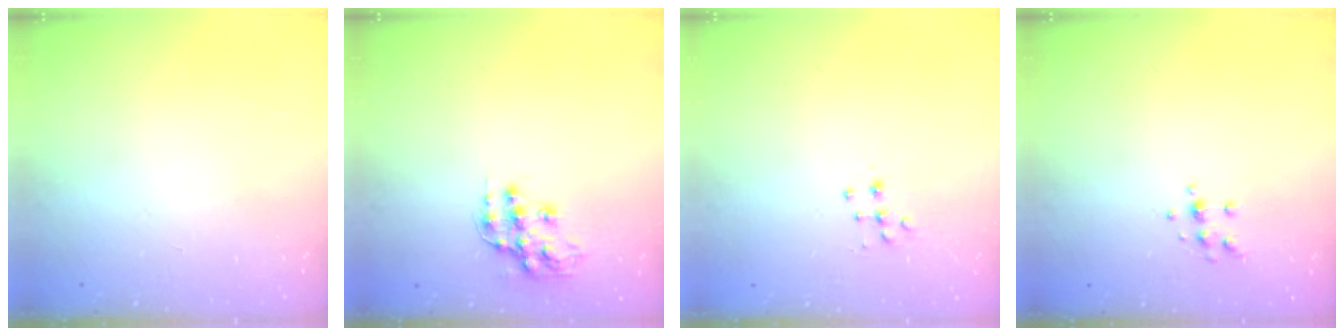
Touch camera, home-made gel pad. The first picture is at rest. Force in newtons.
{"total": 12.8, "press": 12.8, "slide": 0.9}
{"total": 6.8, "press": 6.8, "slide": 0.5}
{"total": 6.2, "press": 6.2, "slide": 0.8}